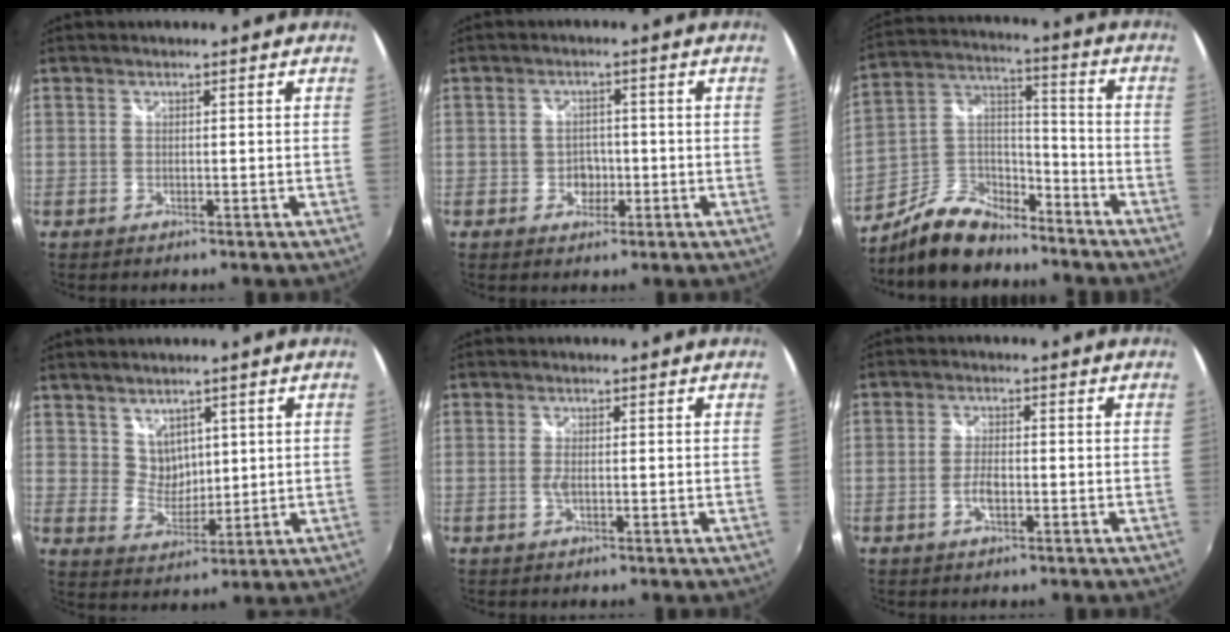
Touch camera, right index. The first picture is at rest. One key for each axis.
{"total": 3.5, "fx": -0.9, "fy": 3.0, "fz": 1.5, "tx": -0.027, "ty": 0.005, "tz": -0.012}
{"total": 13.1, "fx": -10.1, "fy": 6.0, "fz": 5.7, "tx": -0.135, "ty": 0.029, "tz": -0.179}
{"total": 5.0, "fx": 2.9, "fy": 3.7, "fz": 1.7, "tx": -0.019, "ty": 0.001, "tz": 0.060}
{"total": 1.5, "fx": -0.2, "fy": 0.4, "fz": 1.5, "tx": -0.031, "ty": -0.002, "tz": -0.004}
{"total": 3.4, "fx": -1.2, "fy": 1.4, "fz": 2.9, "tx": -0.061, "ty": -0.001, "tz": -0.025}